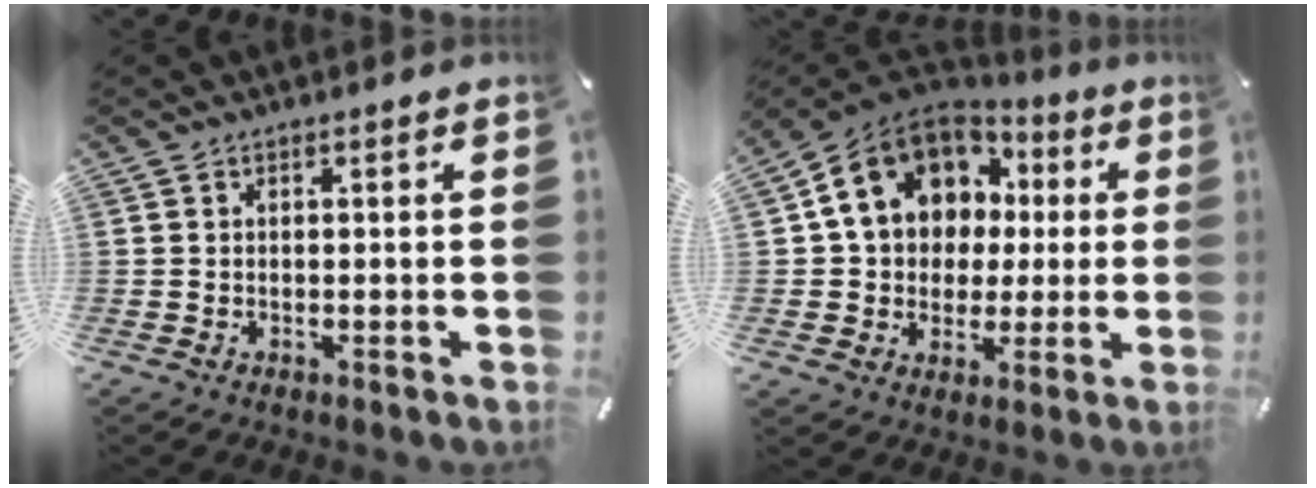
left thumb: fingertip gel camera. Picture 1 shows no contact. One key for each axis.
{"total": 14.2, "fx": 4.2, "fy": 12.3, "fz": 5.7, "tx": -0.110, "ty": -0.013, "tz": 0.085}